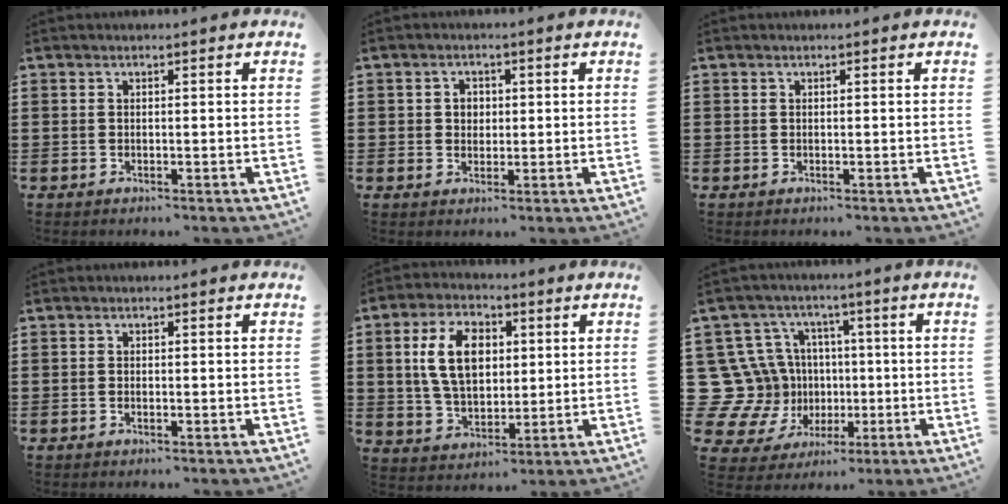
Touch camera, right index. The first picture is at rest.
{"total": 2.1, "force": [0.2, 1.9, 0.9], "torque": [-0.024, 0.011, 0.001]}
{"total": 0.0}
{"total": 0.6, "force": [-0.4, 0.1, 0.4], "torque": [-0.010, -0.005, -0.005]}
{"total": 10.1, "force": [1.9, 6.3, 7.7], "torque": [-0.174, 0.011, 0.027]}
{"total": 14.0, "force": [0.2, 13.6, 3.1], "torque": [-0.130, -0.016, 0.039]}